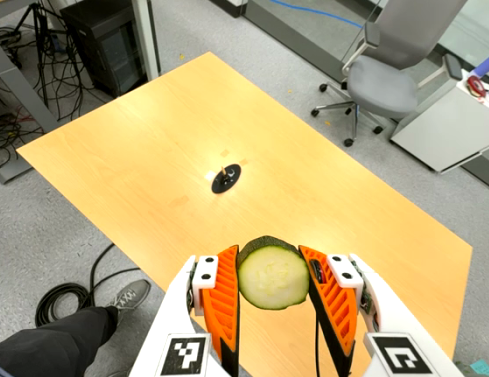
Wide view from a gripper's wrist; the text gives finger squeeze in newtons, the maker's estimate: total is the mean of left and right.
{"total": 11.6, "left": 11.3, "right": 11.8}